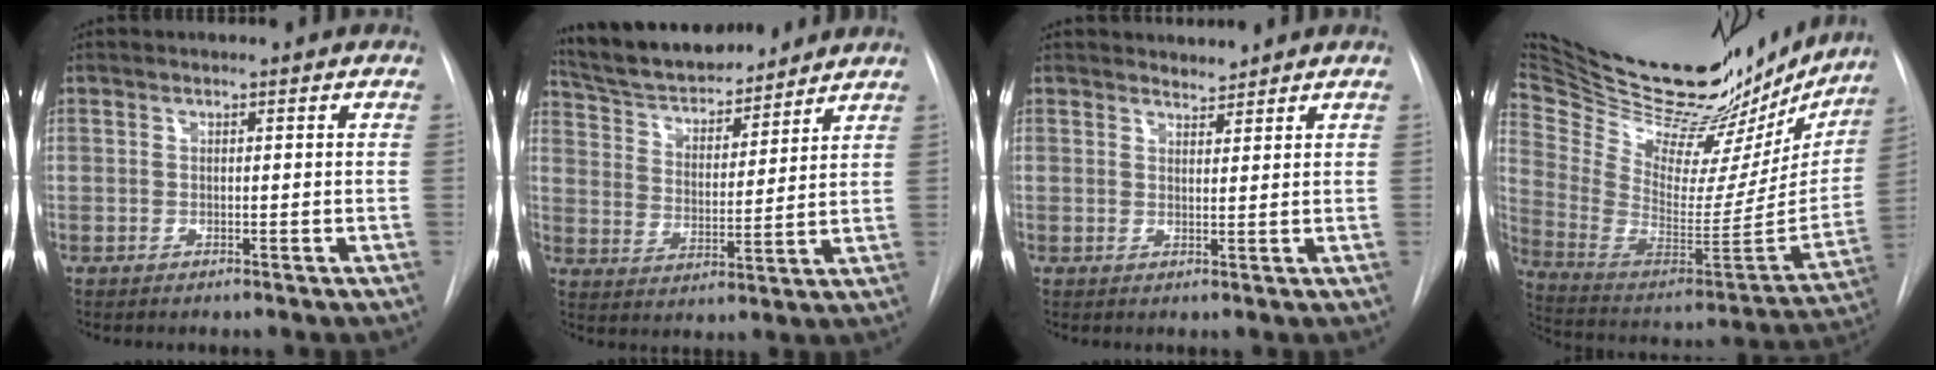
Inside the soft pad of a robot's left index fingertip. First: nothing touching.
{"total": 16.0, "force": [14.5, 3.8, 5.7], "torque": [-0.098, 0.015, 0.241]}
{"total": 1.6, "force": [1.5, 0.2, -0.3], "torque": [0.001, 0.001, 0.026]}
{"total": 37.3, "force": [31.6, 11.5, 16.0], "torque": [-0.285, -0.058, 0.448]}